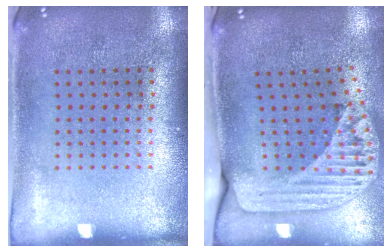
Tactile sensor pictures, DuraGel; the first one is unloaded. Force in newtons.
{"total": 2.4, "press": 1.7, "slide": 1.6}